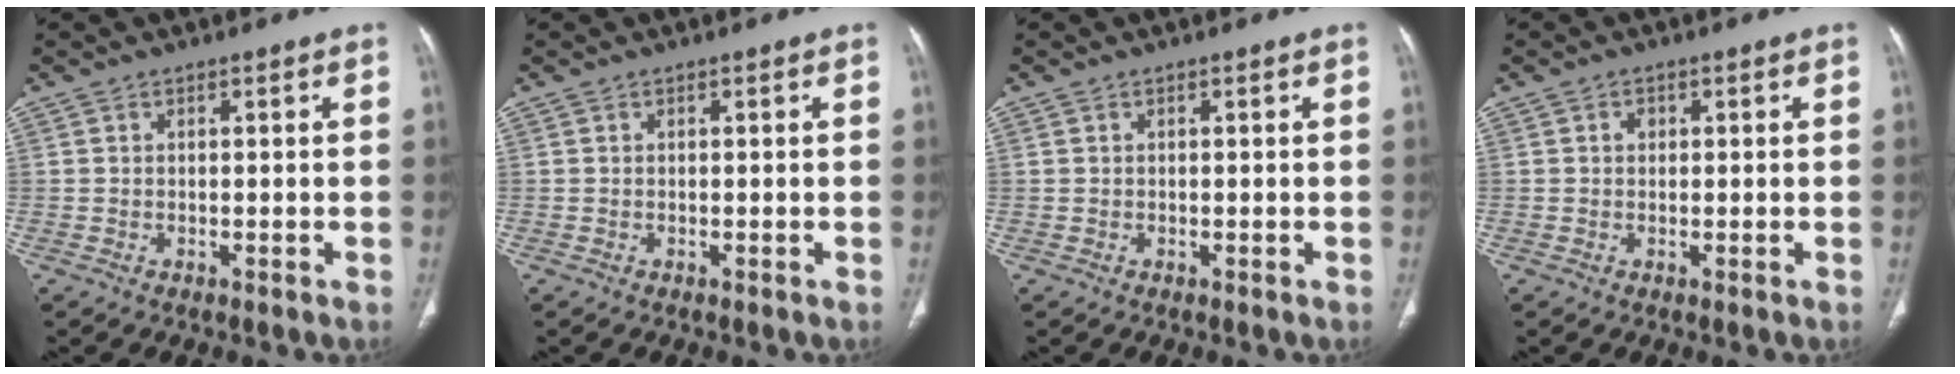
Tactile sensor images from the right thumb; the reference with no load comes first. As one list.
[{"total": 0.0}, {"total": 0.0}, {"total": 1.3, "force": [0.3, 1.1, 0.6], "torque": [-0.005, 0.002, 0.003]}]